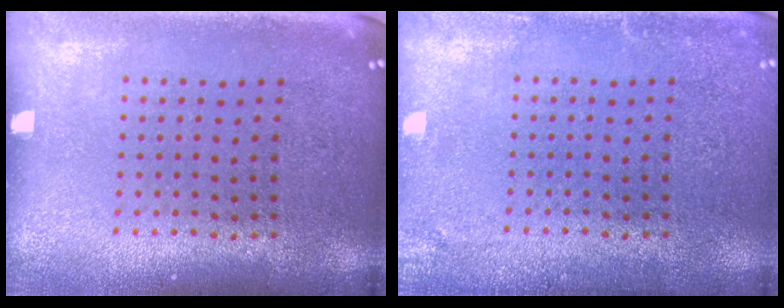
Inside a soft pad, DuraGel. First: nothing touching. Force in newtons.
{"total": 1.8, "press": 1.8, "slide": 0.2}